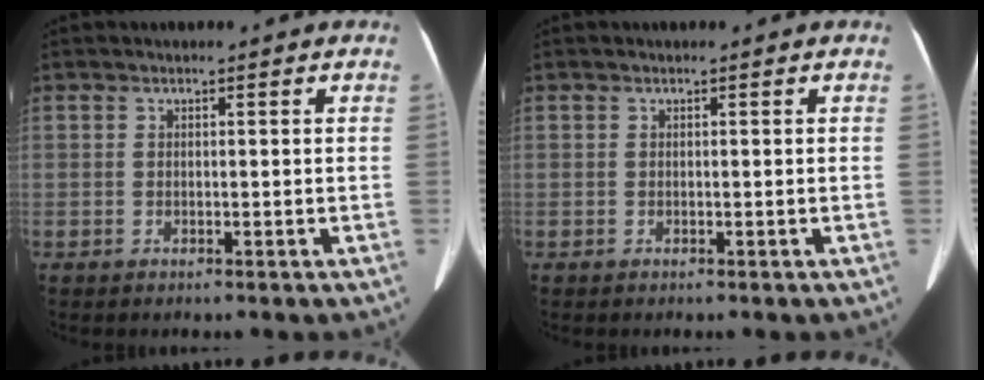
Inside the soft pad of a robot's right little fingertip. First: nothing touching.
{"total": 0.0}